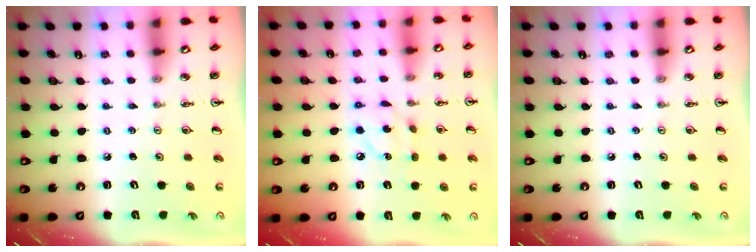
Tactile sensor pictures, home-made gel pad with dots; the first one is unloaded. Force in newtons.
{"total": 7.6, "press": 7.6, "slide": 0.2}
{"total": 0.0}